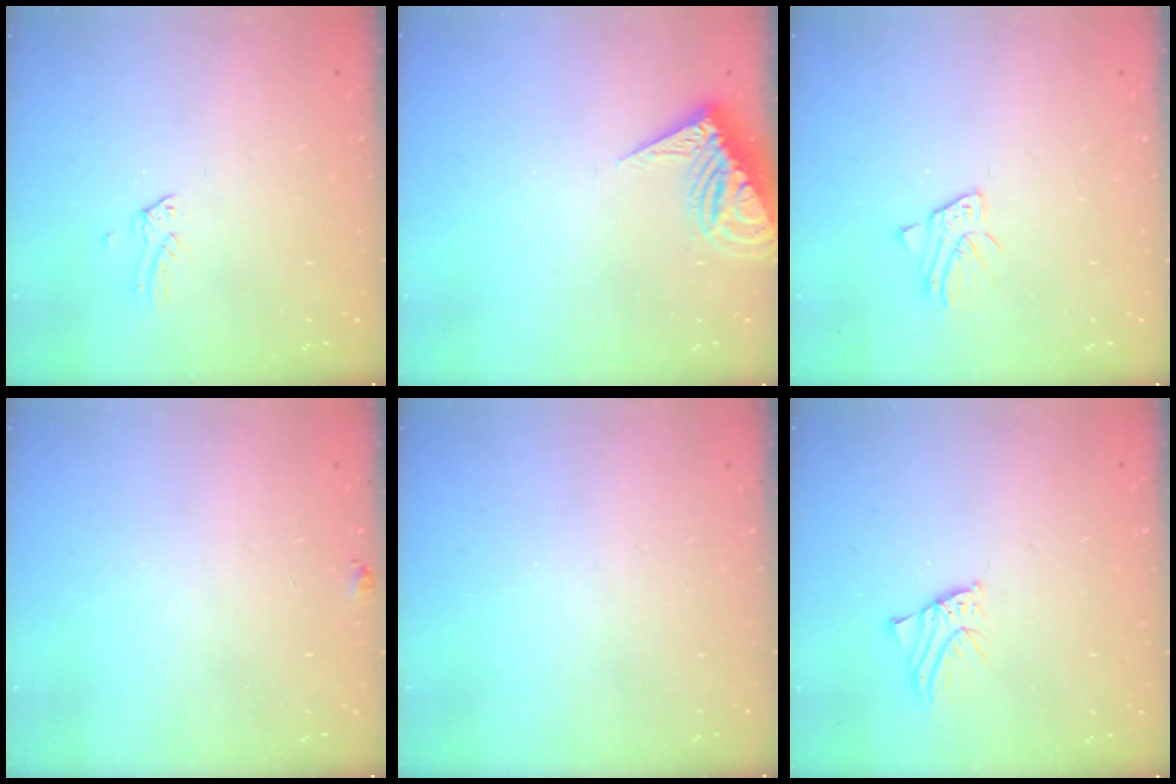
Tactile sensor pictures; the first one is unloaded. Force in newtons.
{"total": 12.2, "press": 12.2, "slide": 1.2}
{"total": 2.3, "press": 2.3, "slide": 0.2}
{"total": 4.9, "press": 4.9, "slide": 0.4}
{"total": 0.0}
{"total": 1.7, "press": 1.7, "slide": 0.1}